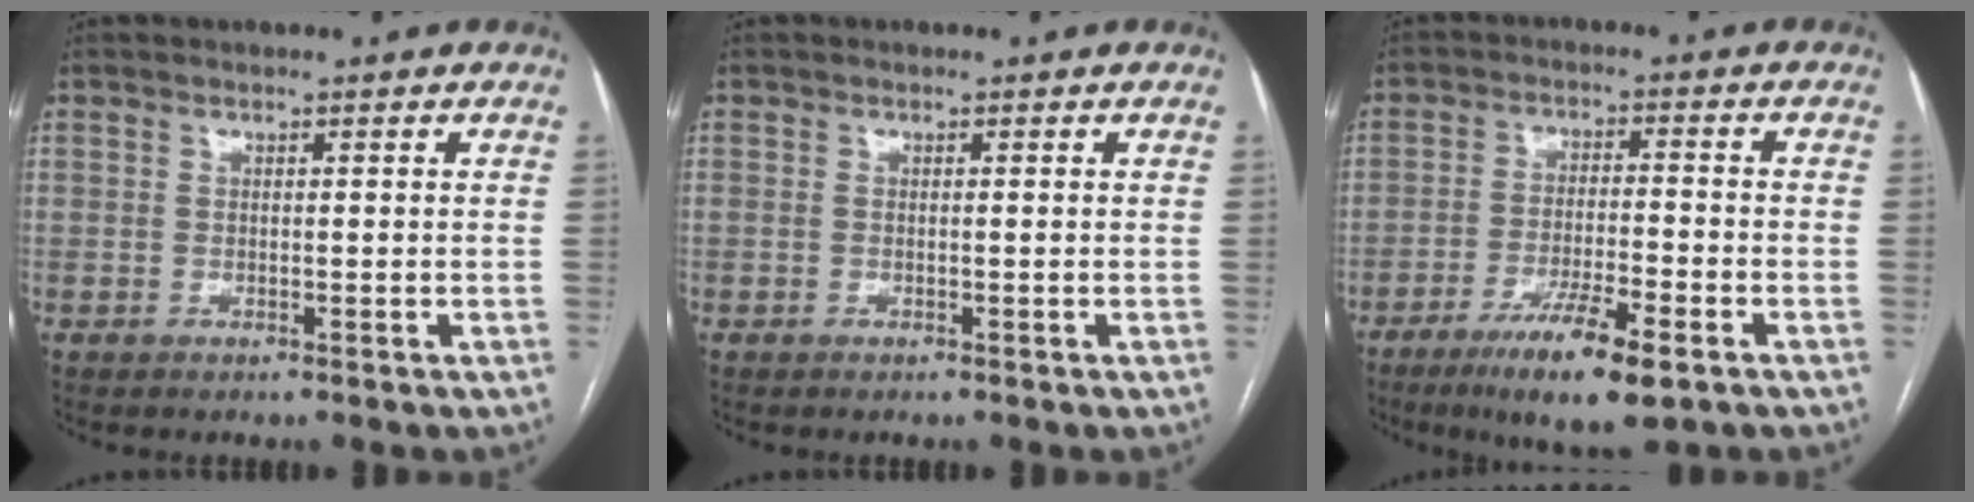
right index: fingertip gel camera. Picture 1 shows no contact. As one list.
[{"total": 0.0}, {"total": 10.6, "force": [-6.4, 1.2, 8.4], "torque": [-0.147, -0.023, -0.103]}]